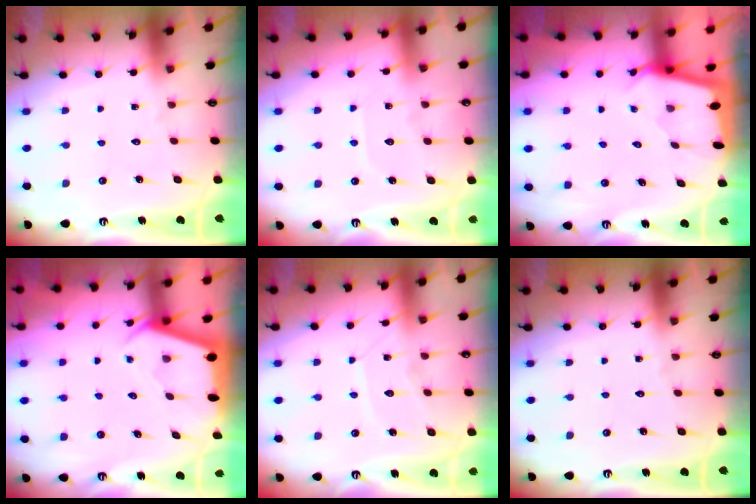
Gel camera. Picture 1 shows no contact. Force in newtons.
{"total": 4.5, "press": 4.5, "slide": 0.5}
{"total": 1.7, "press": 1.7, "slide": 0.2}
{"total": 2.3, "press": 2.3, "slide": 0.3}
{"total": 7.8, "press": 7.7, "slide": 0.6}
{"total": 0.0}